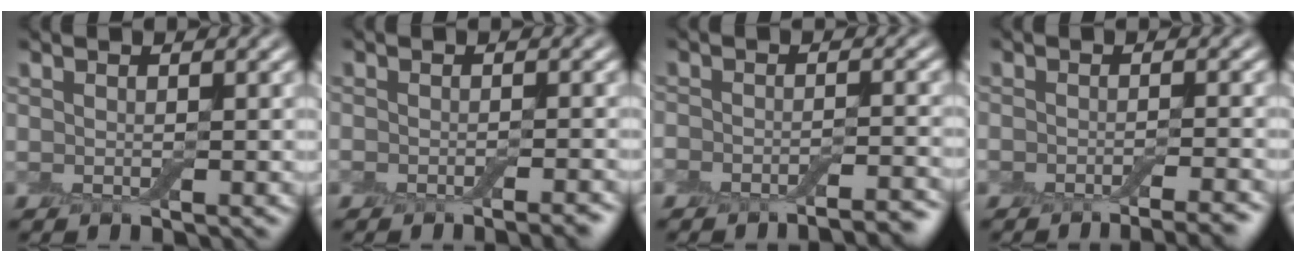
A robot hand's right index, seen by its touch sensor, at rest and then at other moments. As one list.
[{"total": 2.7, "force": [-2.0, 0.6, 1.7], "torque": [-0.021, -0.002, -0.026]}, {"total": 4.9, "force": [-4.3, 1.2, 1.9], "torque": [-0.030, 0.002, -0.056]}, {"total": 6.2, "force": [-4.7, 2.2, 3.3], "torque": [-0.027, -0.006, -0.046]}]